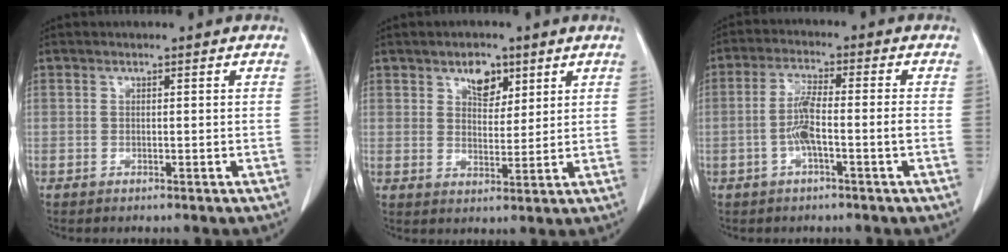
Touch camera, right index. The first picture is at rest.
{"total": 4.9, "force": [2.9, 2.7, 2.8], "torque": [-0.044, 0.001, 0.049]}
{"total": 5.7, "force": [-1.6, 0.3, 5.5], "torque": [-0.115, 0.009, -0.030]}